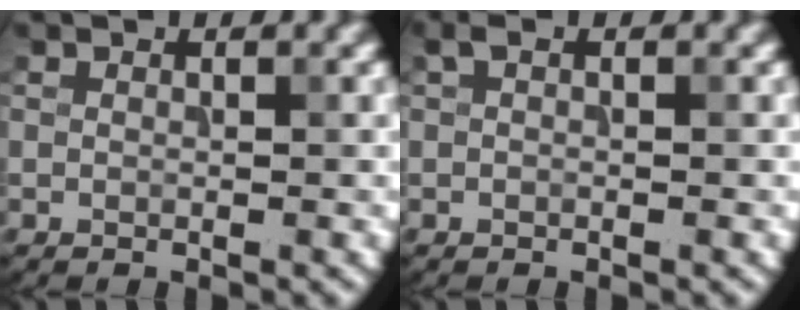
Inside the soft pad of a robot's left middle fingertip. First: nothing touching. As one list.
[{"total": 0.8, "force": [0.2, 0.4, 0.7], "torque": [-0.015, 0.005, 0.003]}]